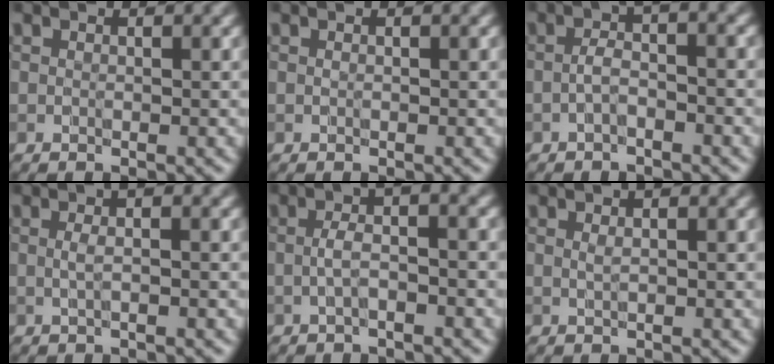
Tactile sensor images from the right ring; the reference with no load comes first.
{"total": 0.0}
{"total": 2.0, "force": [-0.6, 0.4, 1.9], "torque": [-0.036, 0.010, -0.017]}
{"total": 1.6, "force": [0.4, 0.2, 1.5], "torque": [-0.029, 0.005, 0.003]}
{"total": 2.7, "force": [-0.3, 0.5, 2.7], "torque": [-0.050, 0.011, -0.010]}
{"total": 1.2, "force": [0.6, 0.3, 1.0], "torque": [-0.016, 0.001, 0.006]}